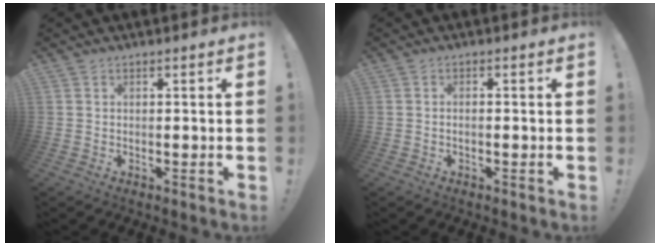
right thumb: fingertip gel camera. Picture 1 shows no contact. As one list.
[{"total": 1.3, "force": [-0.9, 0.1, 0.9], "torque": [-0.021, 0.003, -0.014]}]